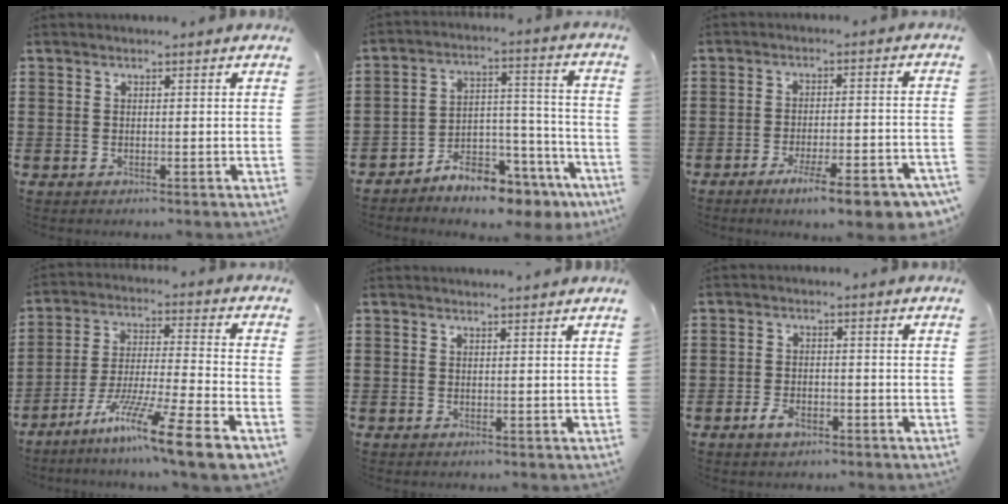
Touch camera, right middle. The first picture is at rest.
{"total": 7.7, "force": [-7.3, 1.9, 1.9], "torque": [-0.032, 0.022, -0.136]}
{"total": 8.0, "force": [-5.6, 0.7, 5.6], "torque": [-0.090, -0.008, -0.098]}
{"total": 12.8, "force": [-9.5, 0.0, 8.5], "torque": [-0.152, 0.008, -0.179]}
{"total": 1.0, "force": [1.0, -0.1, 0.2], "torque": [0.002, -0.004, 0.018]}
{"total": 3.0, "force": [-1.8, 1.4, 2.0], "torque": [-0.043, -0.002, -0.034]}